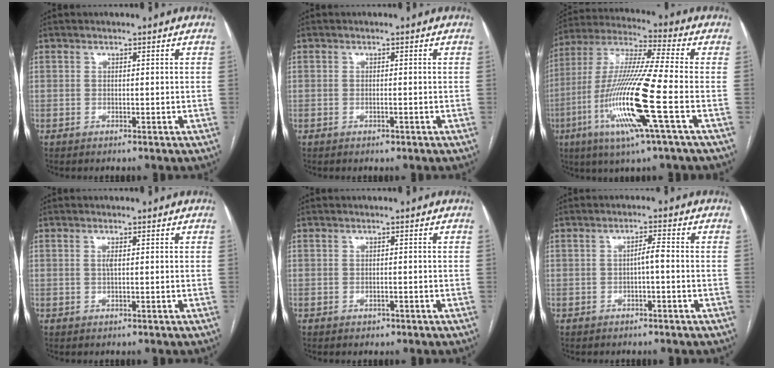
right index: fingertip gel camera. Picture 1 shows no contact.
{"total": 0.6, "force": [-0.3, 0.2, 0.4], "torque": [-0.010, -0.002, -0.002]}
{"total": 17.6, "force": [-5.4, -0.4, 16.7], "torque": [-0.344, -0.017, -0.110]}
{"total": 1.0, "force": [0.2, 0.1, 1.0], "torque": [-0.024, 0.000, 0.004]}
{"total": 0.8, "force": [-0.5, 0.5, 0.4], "torque": [-0.009, 0.000, -0.004]}
{"total": 2.1, "force": [-0.5, 0.1, 2.1], "torque": [-0.031, 0.004, -0.009]}